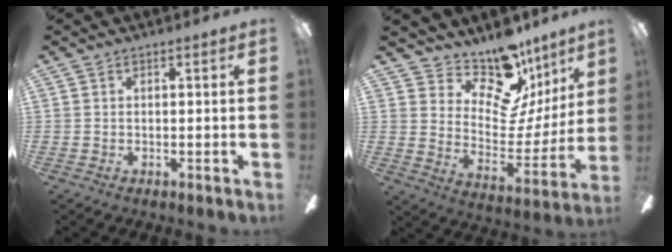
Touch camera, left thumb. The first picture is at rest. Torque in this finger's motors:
{"motor_torque": [0.86, 0.92, -0.04, -0.32, -0.01]}